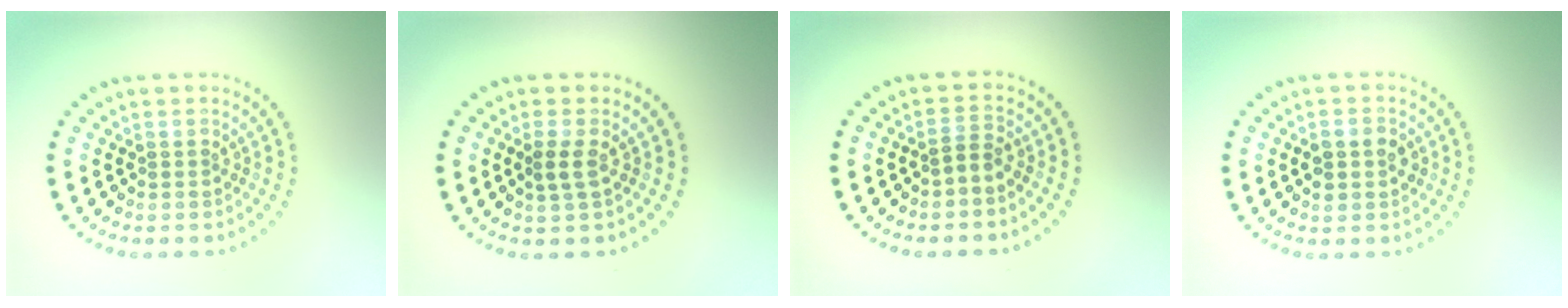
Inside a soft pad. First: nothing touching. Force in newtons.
{"total": 1.5, "press": 1.4, "slide": 0.5}
{"total": 1.4, "press": 0.9, "slide": 1.0}
{"total": 2.3, "press": 2.3, "slide": 0.1}